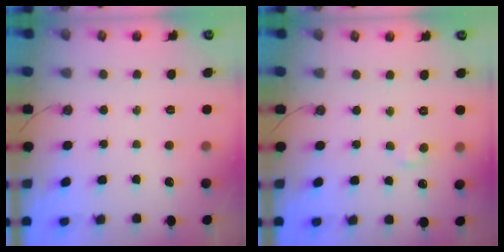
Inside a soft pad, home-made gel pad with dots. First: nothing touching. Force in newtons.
{"total": 4.0, "press": 4.0, "slide": 0.6}